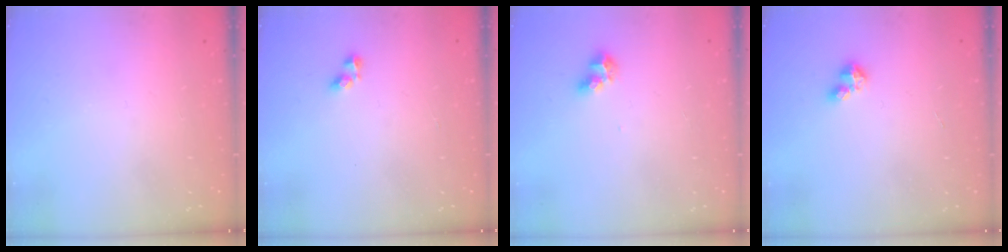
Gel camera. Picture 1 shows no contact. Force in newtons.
{"total": 3.6, "press": 3.5, "slide": 0.6}
{"total": 6.8, "press": 6.8, "slide": 0.6}
{"total": 2.8, "press": 2.8, "slide": 0.2}